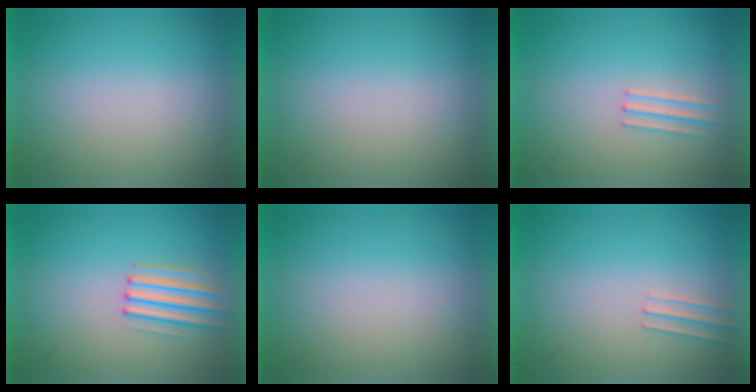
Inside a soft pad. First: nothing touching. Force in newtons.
{"total": 0.0}
{"total": 1.2}
{"total": 2.2}
{"total": 0.0}
{"total": 1.0}